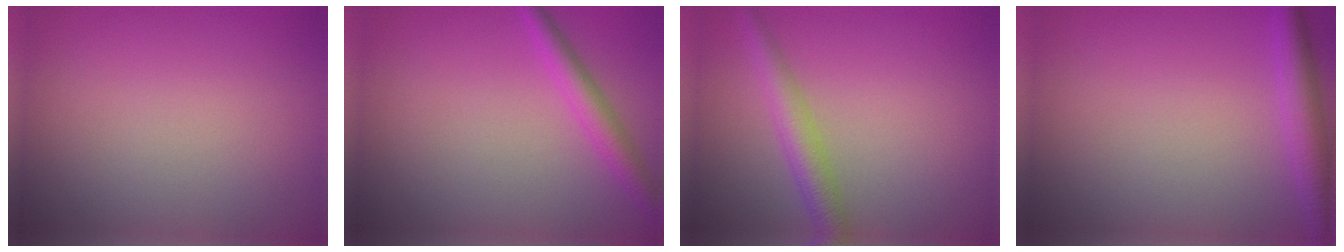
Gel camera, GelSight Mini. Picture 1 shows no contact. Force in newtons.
{"total": 2.7, "press": 2.7, "slide": 0.1}
{"total": 3.4, "press": 3.4, "slide": 0.1}
{"total": 3.5, "press": 3.5, "slide": 0.2}